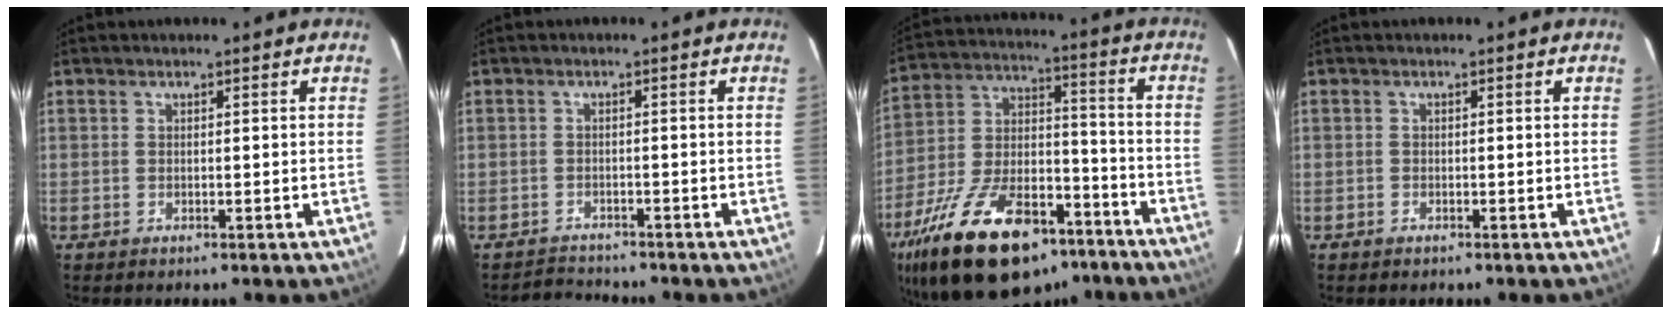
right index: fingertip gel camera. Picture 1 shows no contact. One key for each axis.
{"total": 2.8, "fx": -2.5, "fy": 1.0, "fz": -0.7, "tx": 0.002, "ty": 0.012, "tz": -0.049}
{"total": 28.4, "fx": -18.6, "fy": 13.0, "fz": 17.1, "tx": -0.328, "ty": 0.000, "tz": -0.289}
{"total": 0.7, "fx": -0.6, "fy": 0.4, "fz": 0.1, "tx": -0.004, "ty": 0.002, "tz": -0.009}